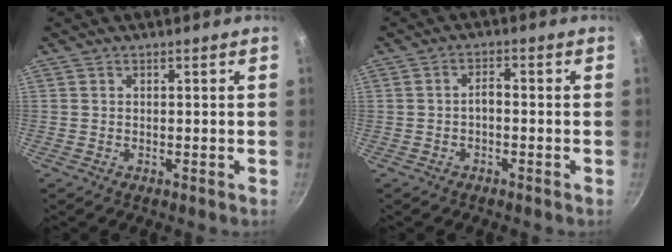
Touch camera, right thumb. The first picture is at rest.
{"total": 2.2, "force": [-0.8, 1.0, 1.8], "torque": [-0.028, 0.017, -0.017]}